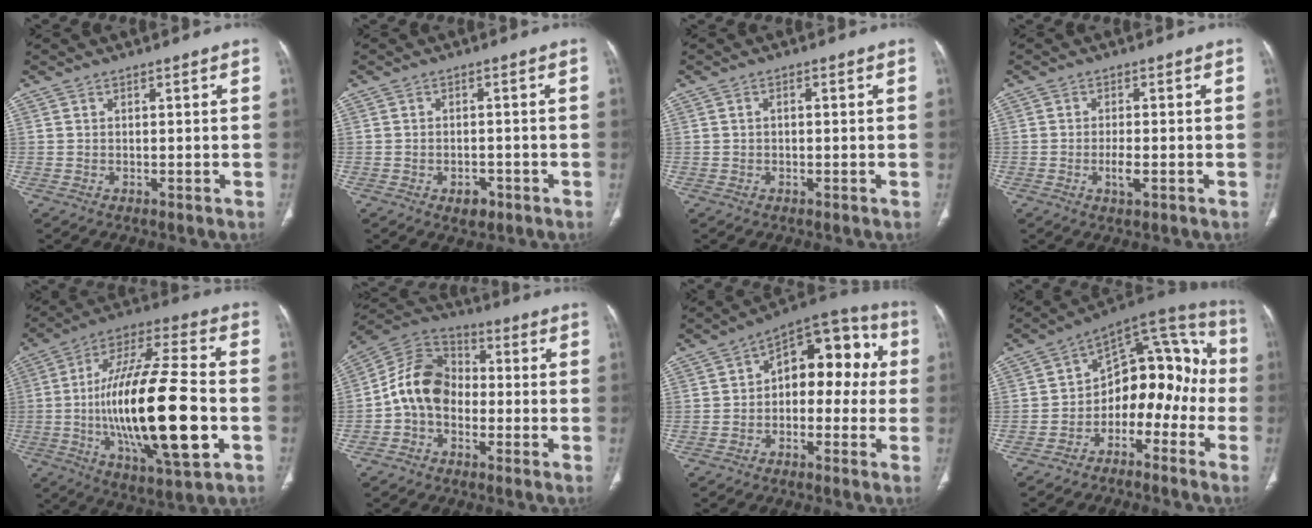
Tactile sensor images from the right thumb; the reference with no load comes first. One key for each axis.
{"total": 3.2, "fx": -1.6, "fy": 2.0, "fz": 1.8, "tx": -0.018, "ty": 0.007, "tz": -0.017}
{"total": 0.8, "fx": -0.1, "fy": 0.5, "fz": 0.6, "tx": -0.010, "ty": 0.003, "tz": -0.003}
{"total": 3.1, "fx": -1.0, "fy": 1.0, "fz": 2.7, "tx": -0.054, "ty": -0.002, "tz": -0.017}
{"total": 26.8, "fx": -4.3, "fy": 8.3, "fz": 25.2, "tx": -0.464, "ty": 0.014, "tz": -0.063}
{"total": 11.4, "fx": -2.0, "fy": 8.6, "fz": 7.2, "tx": -0.122, "ty": 0.038, "tz": -0.053}
{"total": 14.2, "fx": 0.9, "fy": 8.9, "fz": 11.1, "tx": -0.094, "ty": 0.053, "tz": -0.004}
{"total": 13.3, "fx": -3.5, "fy": 8.9, "fz": 9.2, "tx": -0.086, "ty": 0.071, "tz": -0.065}